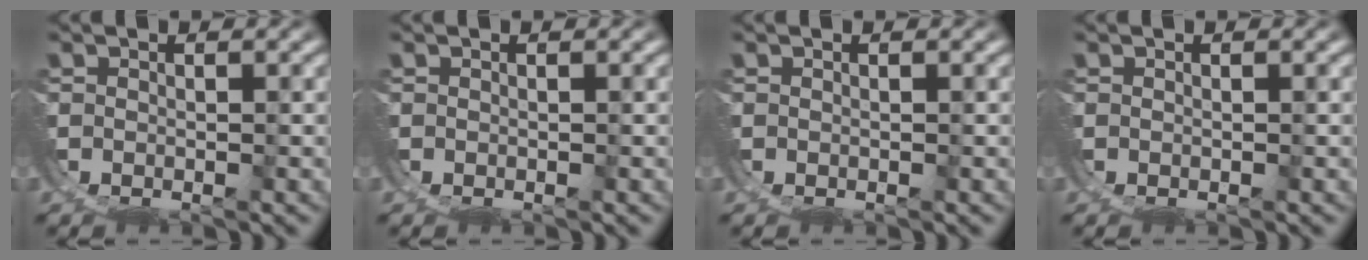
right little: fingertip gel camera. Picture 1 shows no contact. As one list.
[{"total": 0.0}, {"total": 0.0}, {"total": 2.6, "force": [0.1, -2.5, -0.6], "torque": [0.026, -0.009, 0.014]}]